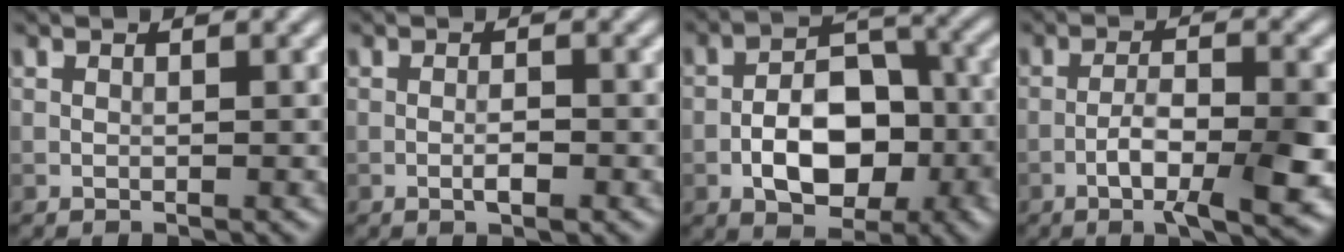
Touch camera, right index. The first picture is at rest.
{"total": 1.6, "force": [-0.6, 0.5, 1.4], "torque": [-0.029, 0.001, -0.013]}
{"total": 7.7, "force": [-2.5, 4.5, 5.8], "torque": [-0.088, 0.007, -0.043]}
{"total": 7.4, "force": [-3.2, 2.0, 6.3], "torque": [-0.107, 0.005, -0.051]}